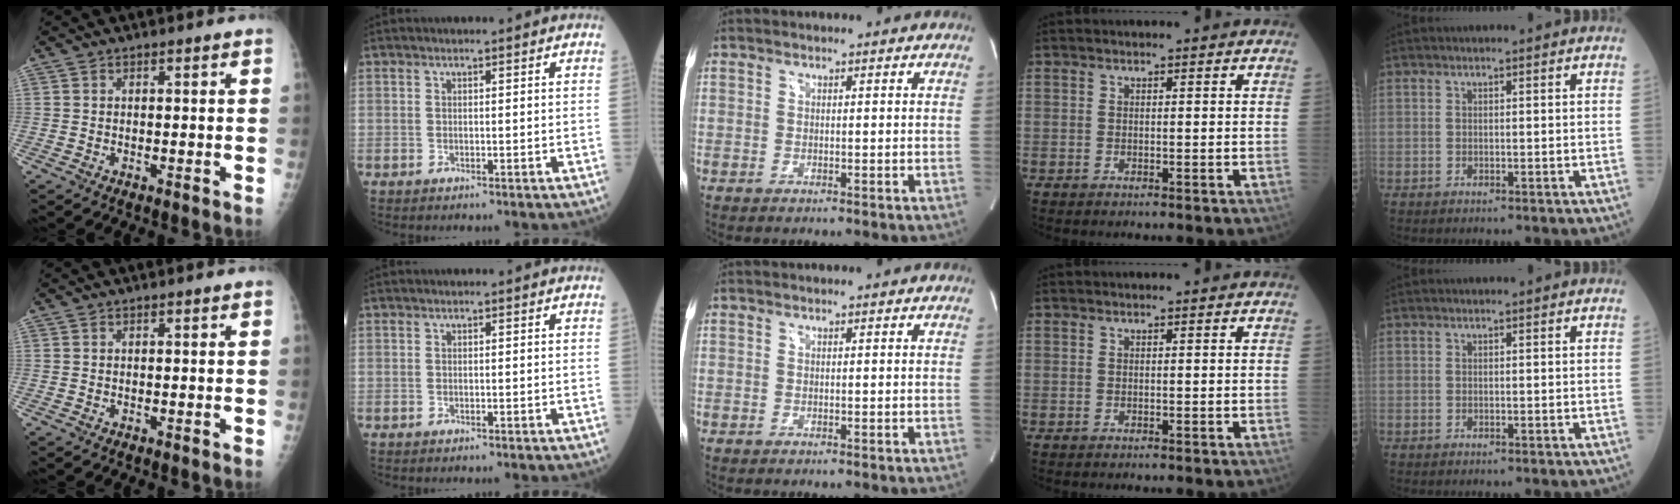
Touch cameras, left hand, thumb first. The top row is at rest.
{}